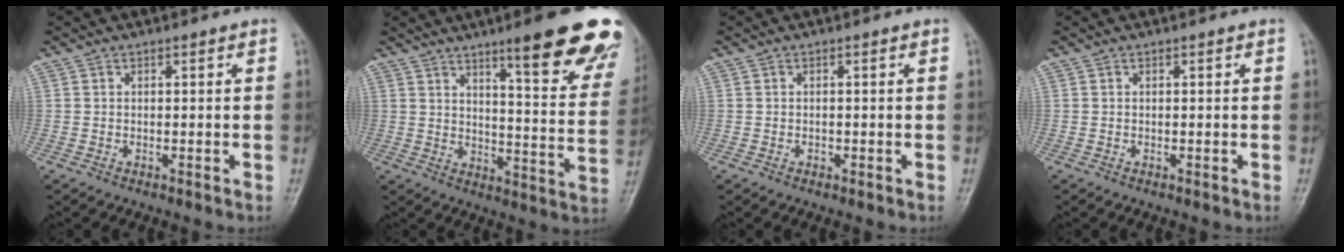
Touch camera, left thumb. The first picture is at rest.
{"total": 21.8, "force": [14.0, 3.7, 16.3], "torque": [-0.181, -0.065, 0.183]}
{"total": 0.6, "force": [-0.1, 0.4, 0.4], "torque": [-0.003, 0.004, -0.003]}
{"total": 0.0}